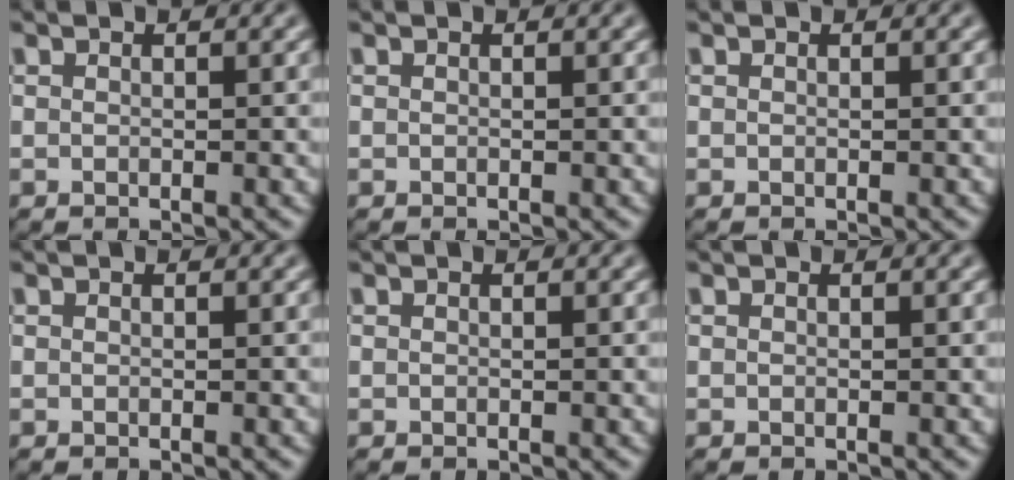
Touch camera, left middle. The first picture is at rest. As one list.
[{"total": 0.0}, {"total": 0.0}, {"total": 0.0}, {"total": 0.0}, {"total": 0.0}]